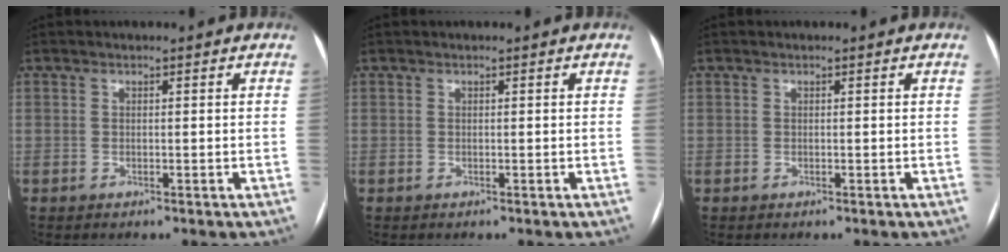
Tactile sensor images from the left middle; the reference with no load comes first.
{"total": 0.0}
{"total": 0.0}